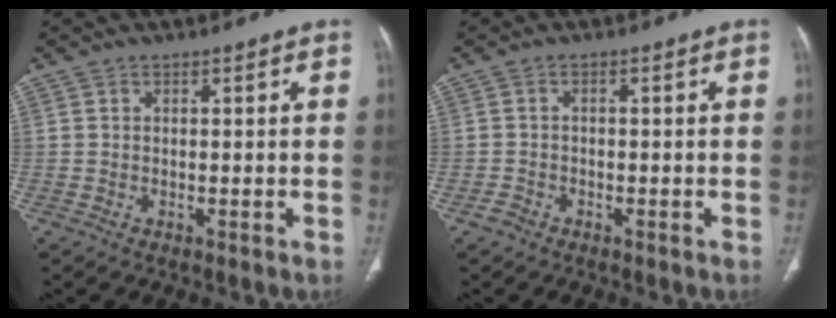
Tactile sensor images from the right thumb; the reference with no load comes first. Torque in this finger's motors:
{"motor_torque": [-0.27, 0.04, -0.29, 0.13, 0.01]}